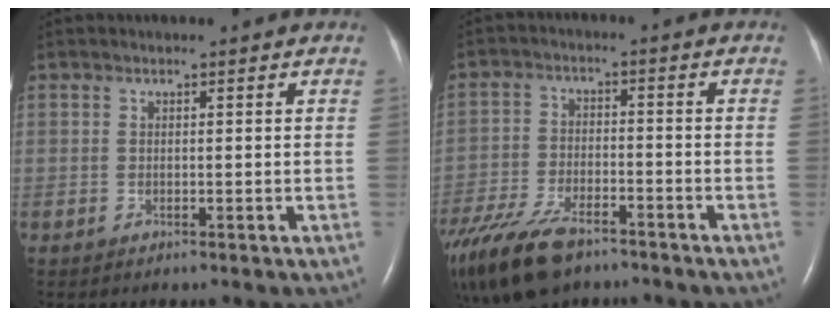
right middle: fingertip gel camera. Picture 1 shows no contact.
{"total": 15.6, "force": [-11.3, 6.3, 8.7], "torque": [-0.213, -0.029, -0.195]}